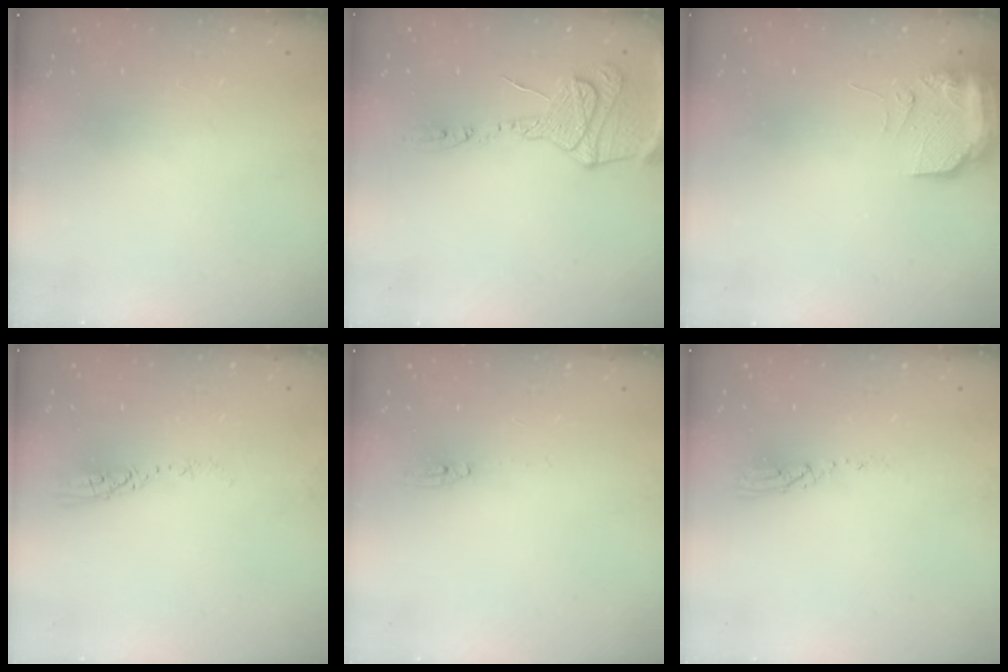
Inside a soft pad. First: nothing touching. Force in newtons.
{"total": 15.3, "press": 15.2, "slide": 1.4}
{"total": 10.3, "press": 10.2, "slide": 1.4}
{"total": 4.2, "press": 4.2, "slide": 0.4}
{"total": 2.9, "press": 2.8, "slide": 0.2}
{"total": 3.7, "press": 3.7, "slide": 0.2}